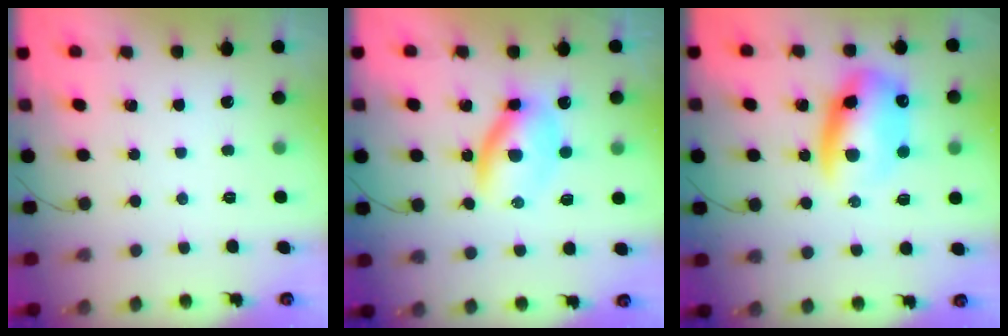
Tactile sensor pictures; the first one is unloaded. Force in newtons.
{"total": 5.9, "press": 5.9, "slide": 0.5}
{"total": 14.3, "press": 13.8, "slide": 3.7}